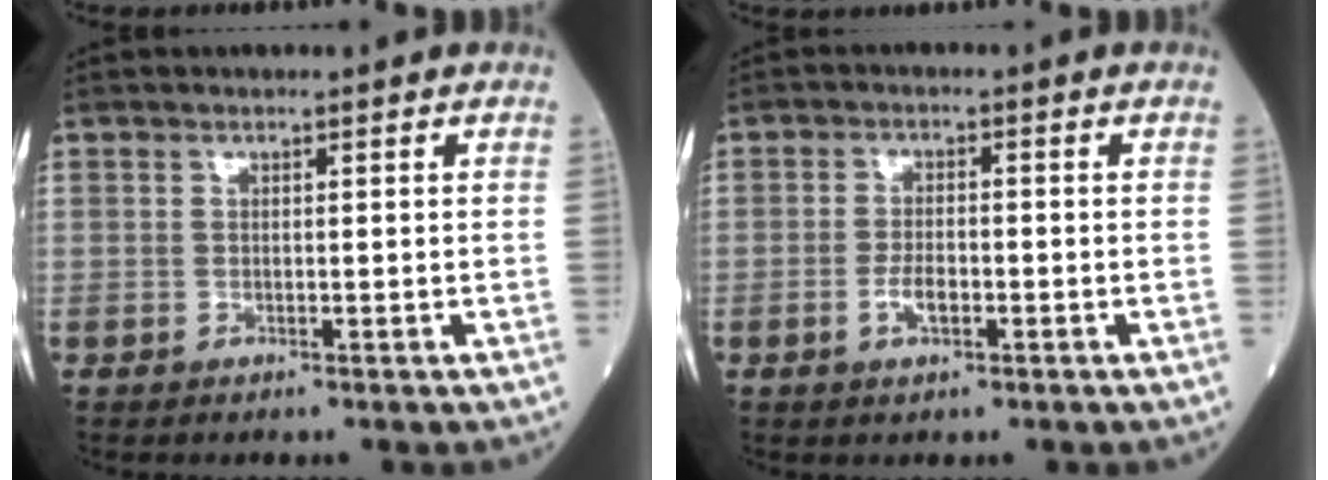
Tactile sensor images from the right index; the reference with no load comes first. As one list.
[{"total": 3.2, "force": [-1.2, 1.3, 2.7], "torque": [-0.051, 0.003, -0.021]}]